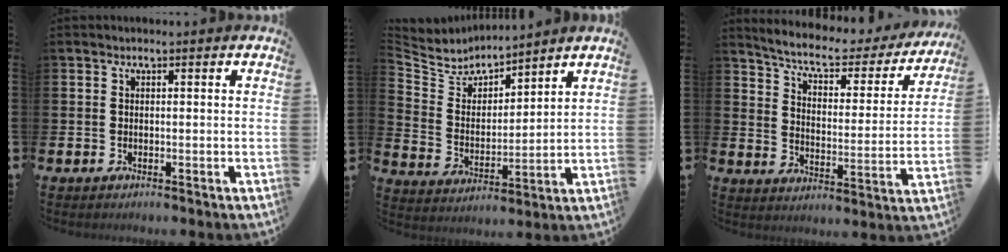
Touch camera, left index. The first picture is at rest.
{"total": 5.5, "force": [5.3, 1.5, 0.0], "torque": [-0.041, -0.043, 0.091]}
{"total": 6.2, "force": [5.5, 1.5, 2.5], "torque": [-0.080, -0.037, 0.088]}